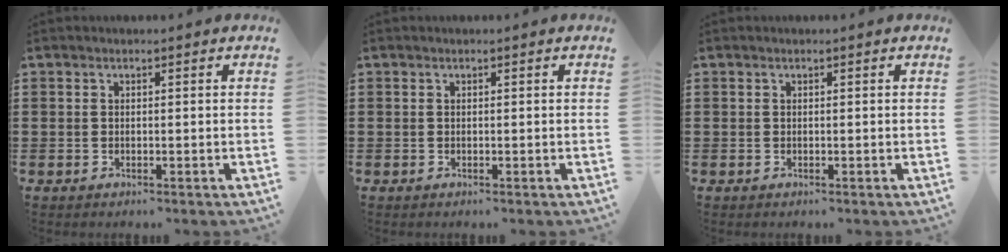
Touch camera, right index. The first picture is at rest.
{"total": 0.0}
{"total": 0.0}